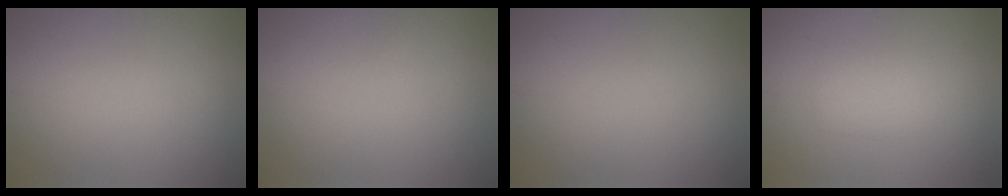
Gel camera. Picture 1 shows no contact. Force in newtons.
{"total": 0.0}
{"total": 0.0}
{"total": 1.9, "press": 1.9, "slide": 0.0}